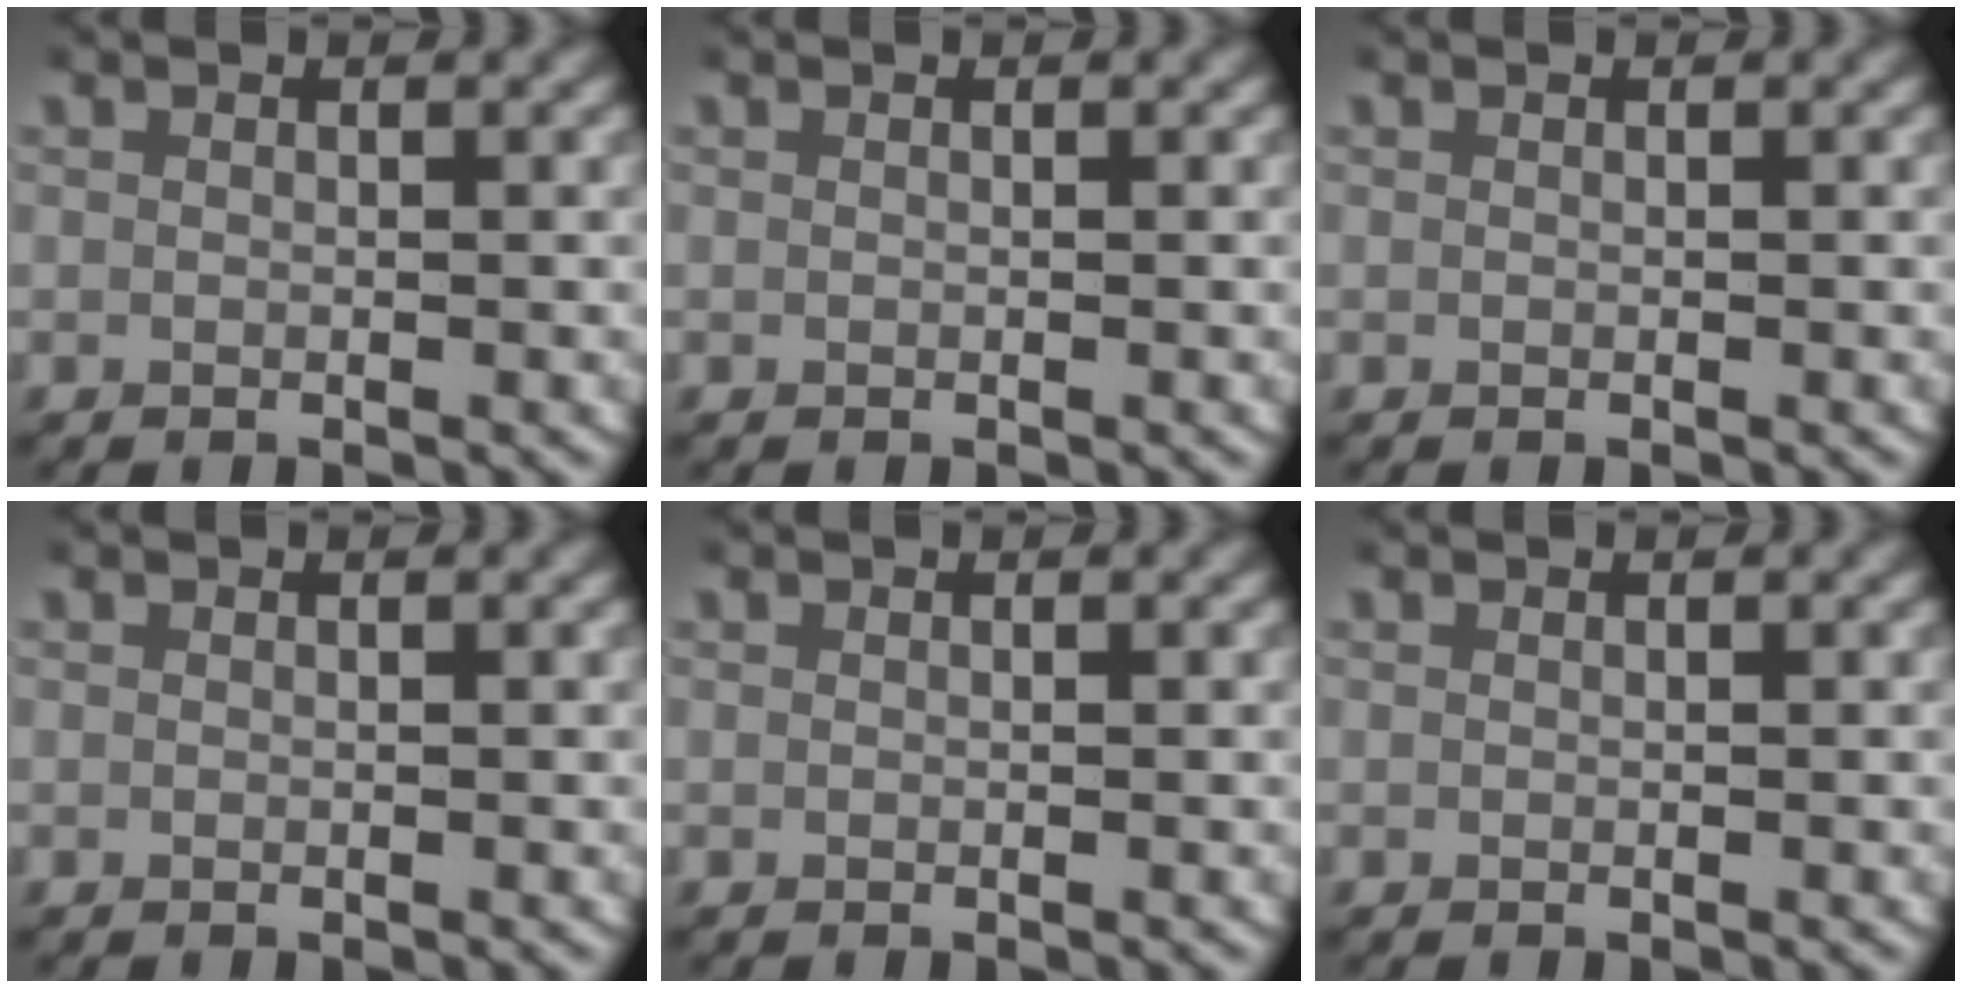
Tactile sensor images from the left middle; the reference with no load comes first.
{"total": 0.0}
{"total": 0.0}
{"total": 0.0}
{"total": 0.0}
{"total": 0.0}